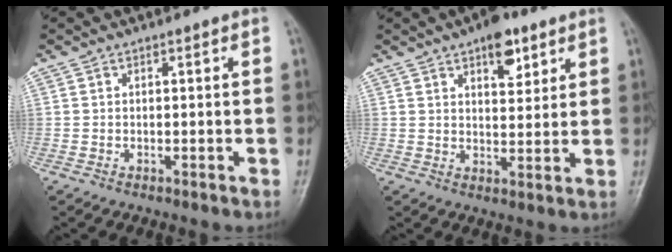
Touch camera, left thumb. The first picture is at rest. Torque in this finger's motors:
{"motor_torque": [1.17, 0.70, 0.67, -0.67, 0.10]}